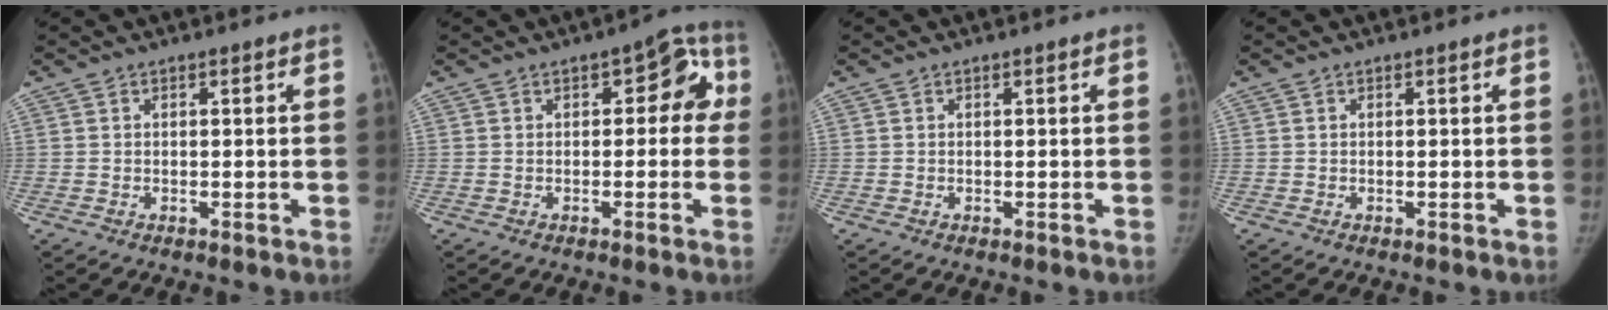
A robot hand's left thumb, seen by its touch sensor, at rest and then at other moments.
{"total": 7.2, "force": [0.5, 4.4, 5.6], "torque": [-0.015, 0.023, -0.006]}
{"total": 0.0}
{"total": 0.0}